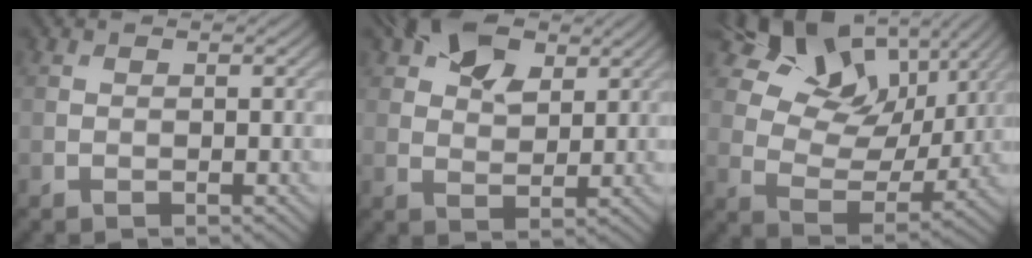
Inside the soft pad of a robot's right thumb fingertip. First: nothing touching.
{"total": 7.6, "force": [4.2, 4.5, 4.5], "torque": [-0.090, 0.006, 0.074]}
{"total": 14.9, "force": [8.9, 8.9, 8.1], "torque": [-0.164, 0.017, 0.148]}